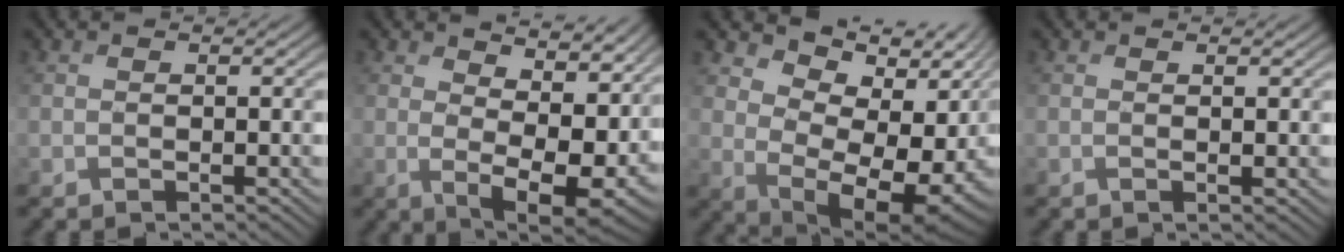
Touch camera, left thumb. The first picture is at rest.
{"total": 11.3, "force": [4.9, 5.4, 8.6], "torque": [-0.114, -0.014, 0.069]}
{"total": 11.5, "force": [1.4, 6.1, 9.7], "torque": [-0.164, -0.023, 0.034]}
{"total": 0.7, "force": [-0.2, -0.6, -0.1], "torque": [0.010, -0.002, -0.010]}